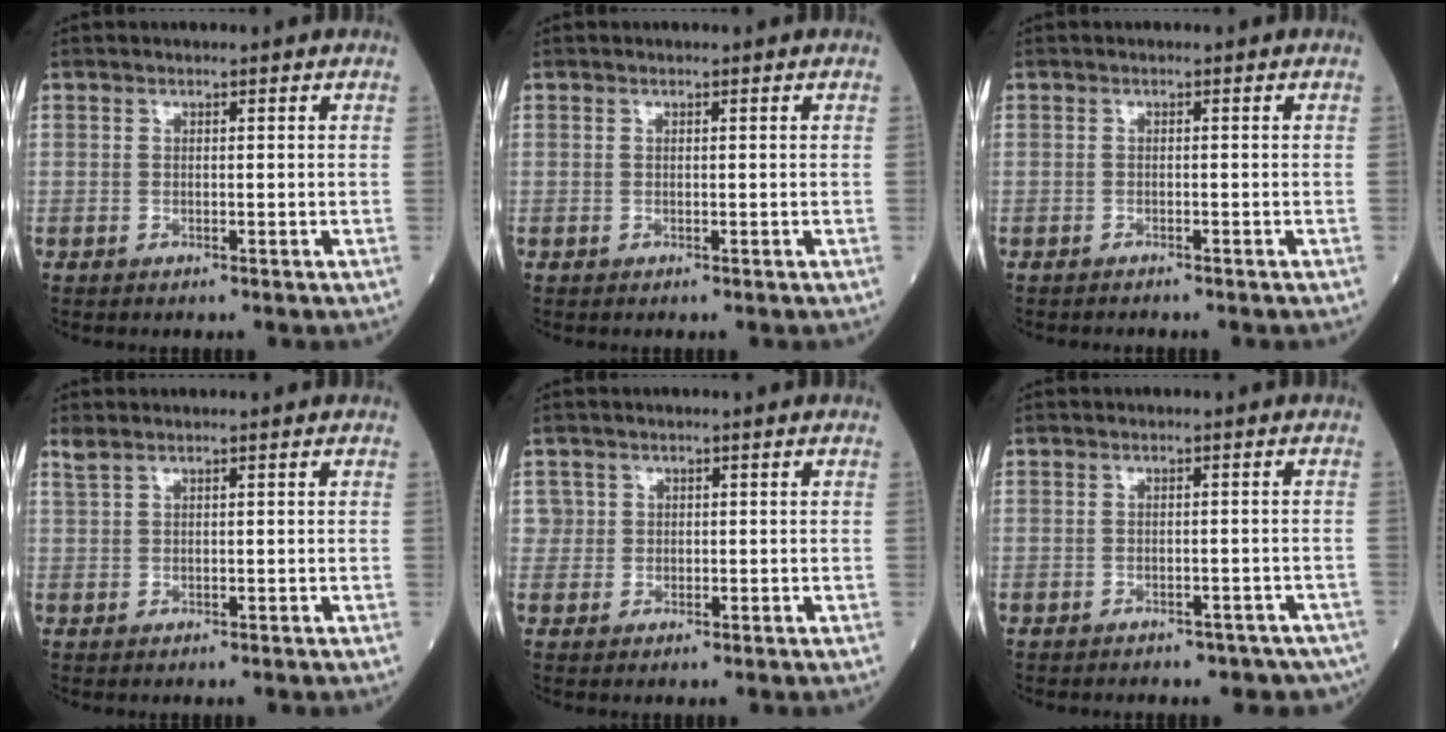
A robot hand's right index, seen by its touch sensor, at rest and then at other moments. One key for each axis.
{"total": 0.0}
{"total": 0.9, "fx": -0.9, "fy": 0.2, "fz": 0.2, "tx": -0.008, "ty": -0.001, "tz": -0.014}
{"total": 1.2, "fx": 1.1, "fy": 0.1, "fz": 0.6, "tx": -0.021, "ty": 0.012, "tz": 0.029}
{"total": 2.0, "fx": 0.6, "fy": 1.9, "fz": -0.2, "tx": 0.015, "ty": 0.004, "tz": 0.008}
{"total": 7.7, "fx": -6.1, "fy": 3.8, "fz": 2.5, "tx": -0.025, "ty": 0.002, "tz": -0.064}